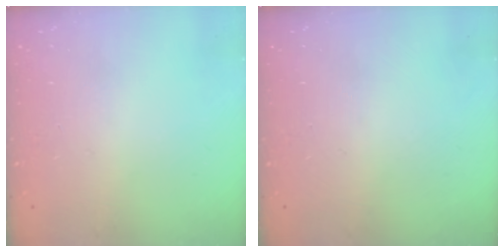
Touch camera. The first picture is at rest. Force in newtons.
{"total": 0.0}